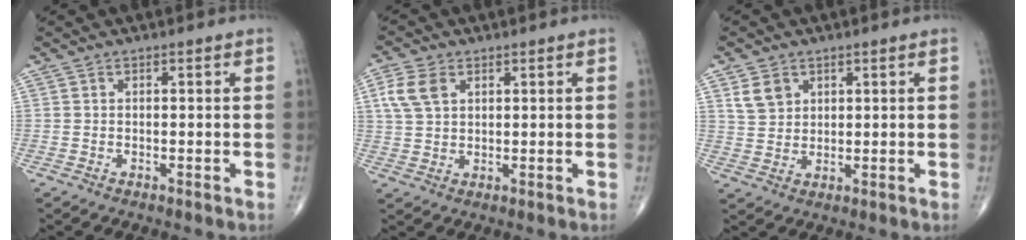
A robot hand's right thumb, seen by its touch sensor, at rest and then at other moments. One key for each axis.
{"total": 6.1, "fx": 2.3, "fy": 4.0, "fz": 4.0, "tx": -0.082, "ty": 0.004, "tz": 0.047}
{"total": 4.8, "fx": 2.4, "fy": 3.6, "fz": 2.1, "tx": -0.026, "ty": -0.011, "tz": 0.051}